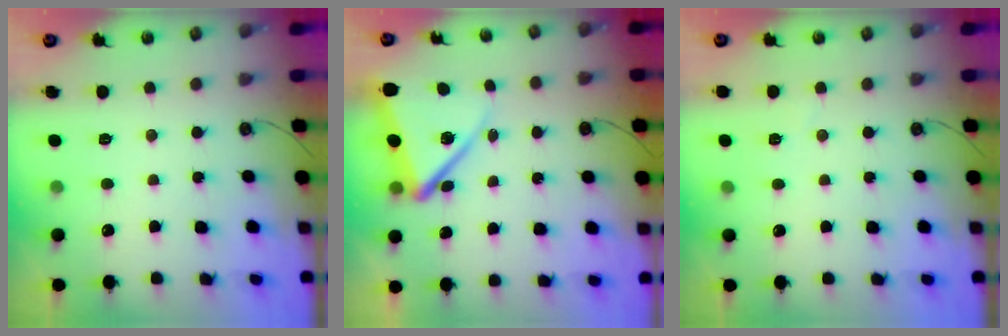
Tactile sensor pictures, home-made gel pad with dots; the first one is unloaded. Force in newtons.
{"total": 10.6, "press": 10.5, "slide": 2.0}
{"total": 2.6, "press": 2.2, "slide": 1.5}